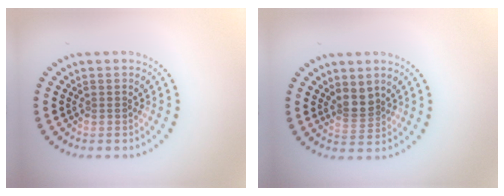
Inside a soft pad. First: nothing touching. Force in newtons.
{"total": 2.2, "press": 1.7, "slide": 1.3}